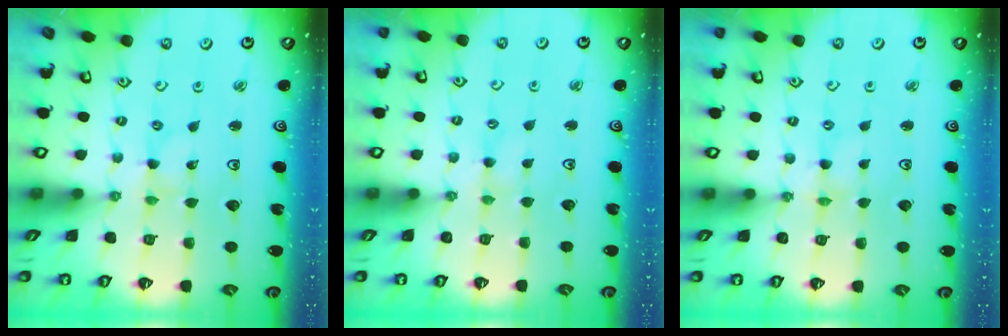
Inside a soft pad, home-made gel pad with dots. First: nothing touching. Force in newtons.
{"total": 1.2, "press": 1.2, "slide": 0.3}
{"total": 0.0}